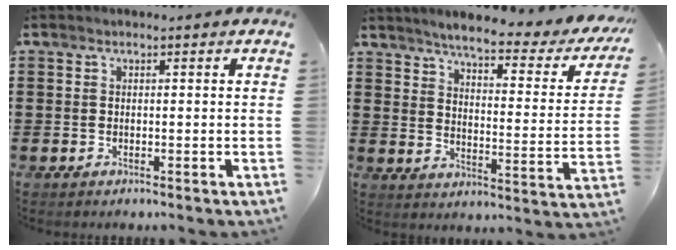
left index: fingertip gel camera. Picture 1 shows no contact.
{"total": 4.7, "force": [4.0, -0.1, 2.5], "torque": [-0.061, -0.033, 0.059]}